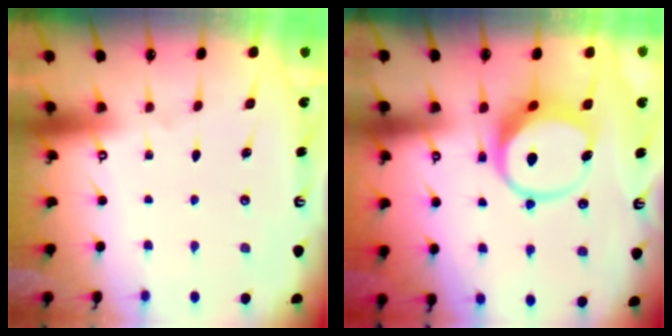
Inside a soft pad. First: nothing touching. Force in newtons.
{"total": 9.2, "press": 9.1, "slide": 1.1}